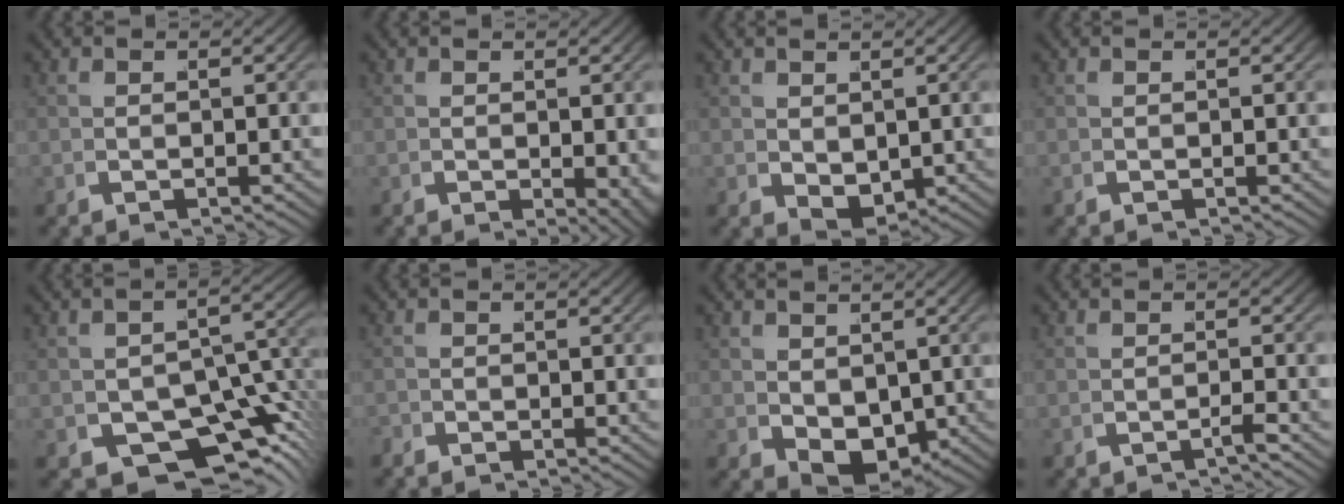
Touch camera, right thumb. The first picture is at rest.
{"total": 2.5, "force": [-0.2, 1.2, 2.1], "torque": [-0.022, -0.013, 0.005]}
{"total": 2.5, "force": [0.5, 1.6, 1.8], "torque": [-0.033, -0.016, 0.027]}
{"total": 0.0}
{"total": 11.4, "force": [-5.8, 7.0, 6.9], "torque": [-0.112, -0.049, -0.065]}
{"total": 0.7, "force": [-0.7, 0.0, -0.2], "torque": [0.010, -0.005, -0.015]}
{"total": 4.2, "force": [0.1, 2.8, 3.1], "torque": [-0.060, -0.029, 0.026]}
{"total": 1.0, "force": [-0.9, -0.2, 0.6], "torque": [-0.008, 0.005, -0.017]}